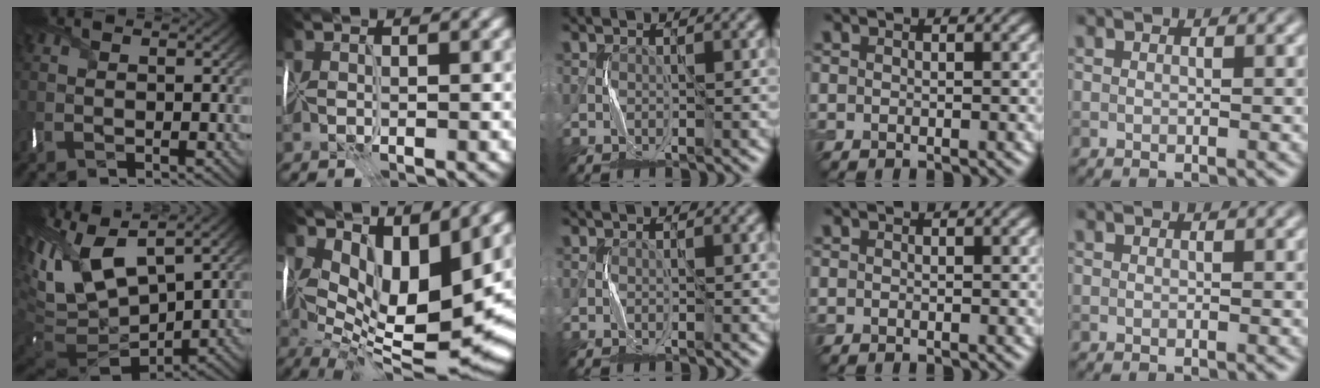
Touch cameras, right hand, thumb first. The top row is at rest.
{"thumb": {"total": 15.4, "force": [4.8, 6.8, 13.0], "torque": [-0.271, -0.005, 0.108]}, "index": {"total": 10.5, "force": [2.7, 4.5, 9.1], "torque": [-0.161, -0.016, 0.057]}}